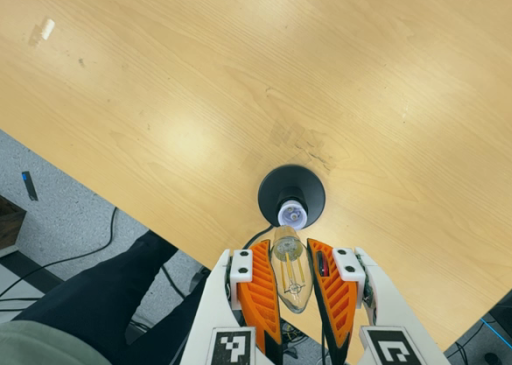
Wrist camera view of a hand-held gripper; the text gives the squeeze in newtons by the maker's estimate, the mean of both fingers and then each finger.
{"total": 20.3, "left": 22.3, "right": 18.2}